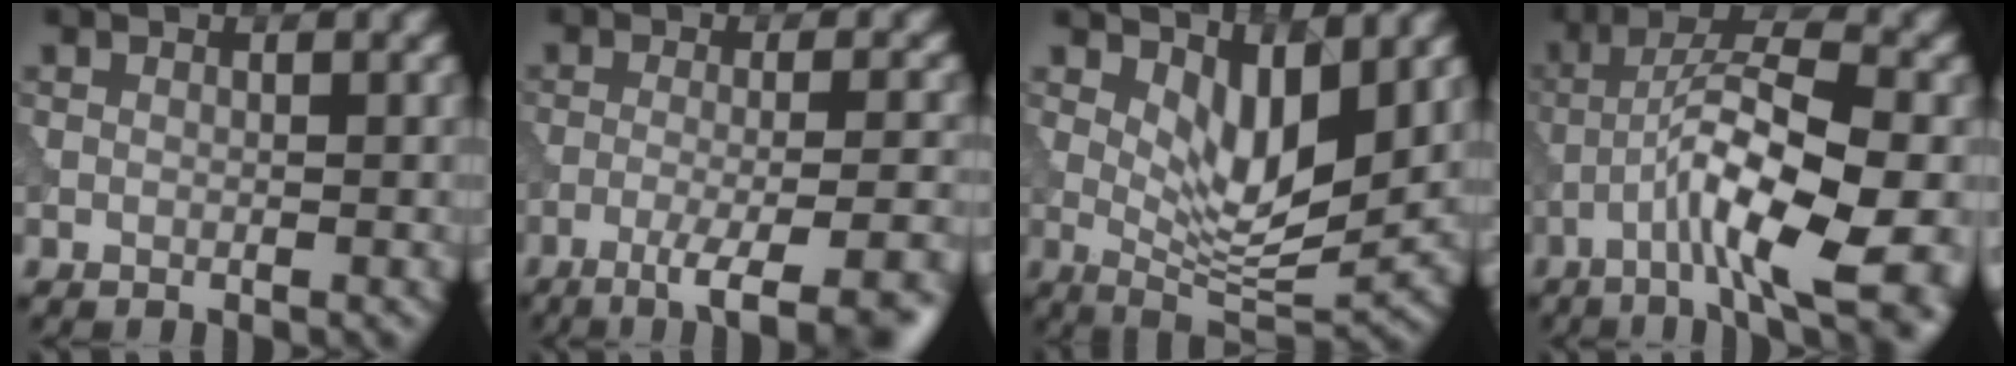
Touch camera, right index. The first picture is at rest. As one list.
[{"total": 8.9, "force": [-5.5, 2.2, 6.6], "torque": [-0.076, -0.009, -0.071]}, {"total": 5.7, "force": [1.9, 2.3, 4.9], "torque": [-0.078, -0.021, 0.036]}, {"total": 11.8, "force": [-5.2, 2.8, 10.2], "torque": [-0.175, 0.003, -0.084]}]